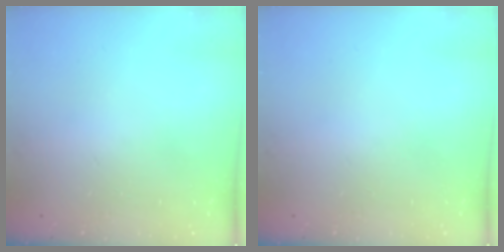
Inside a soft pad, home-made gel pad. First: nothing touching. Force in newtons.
{"total": 0.0}